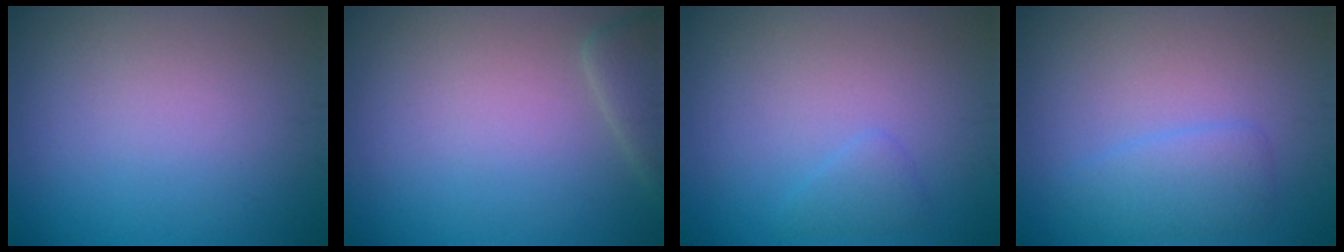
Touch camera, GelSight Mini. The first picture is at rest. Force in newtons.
{"total": 2.2, "press": 2.2, "slide": 0.2}
{"total": 1.1, "press": 1.1, "slide": 0.1}
{"total": 2.5, "press": 2.5, "slide": 0.1}